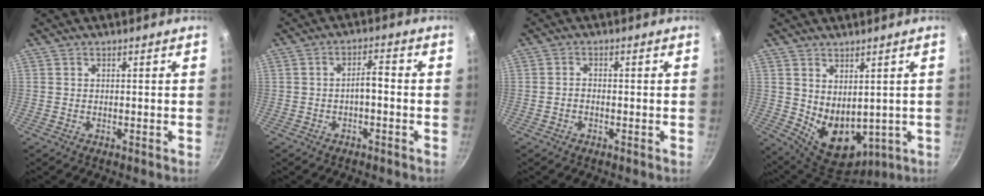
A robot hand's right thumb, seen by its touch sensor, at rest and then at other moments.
{"total": 3.5, "force": [-1.1, 1.3, 3.0], "torque": [-0.048, 0.026, -0.019]}
{"total": 1.5, "force": [-0.6, 1.0, 0.9], "torque": [-0.017, 0.011, -0.013]}
{"total": 11.5, "force": [1.7, 7.8, 8.3], "torque": [-0.109, -0.040, 0.058]}